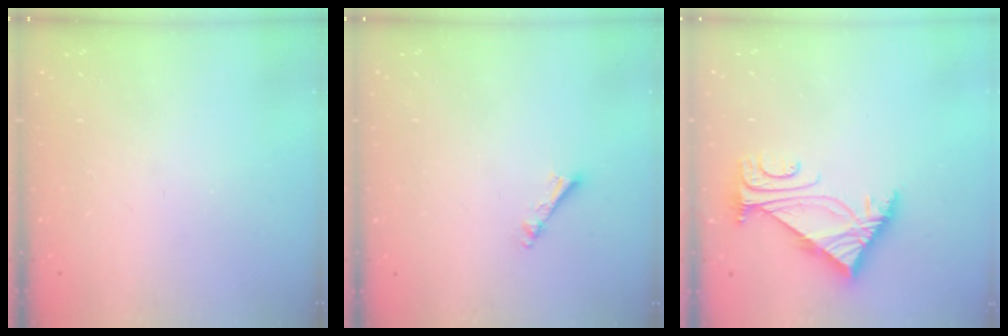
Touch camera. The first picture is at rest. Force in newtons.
{"total": 3.3, "press": 3.3, "slide": 0.1}
{"total": 5.0, "press": 4.9, "slide": 1.0}